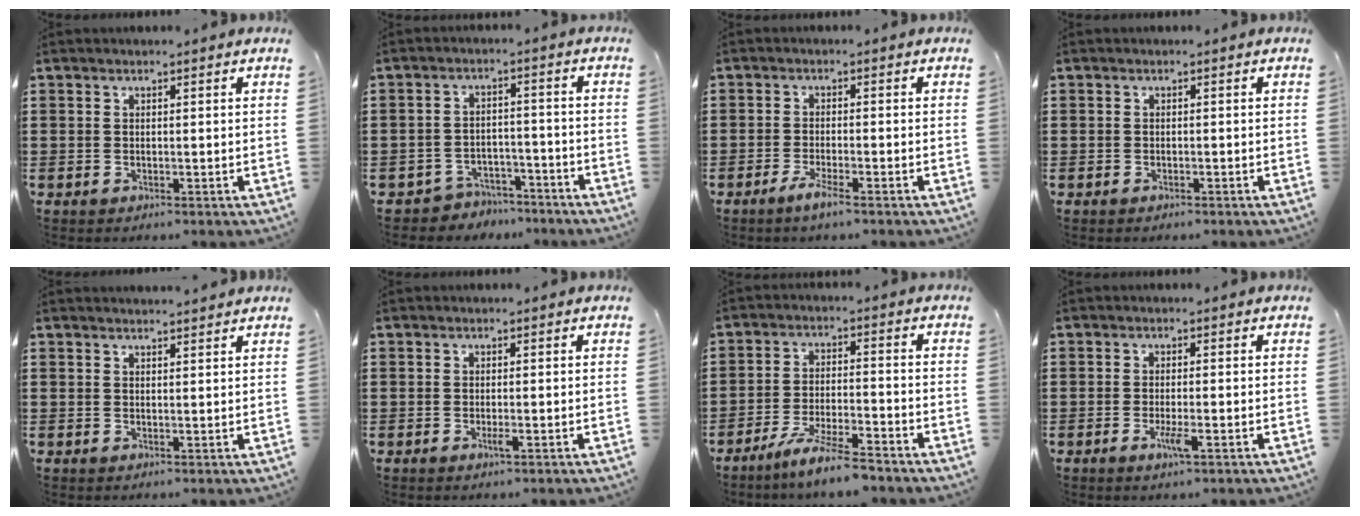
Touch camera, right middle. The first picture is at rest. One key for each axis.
{"total": 4.2, "fx": -4.1, "fy": 0.9, "fz": -0.2, "tx": -0.005, "ty": 0.006, "tz": -0.088}
{"total": 2.6, "fx": -1.9, "fy": 0.1, "fz": 1.8, "tx": -0.038, "ty": -0.001, "tz": -0.037}
{"total": 0.7, "fx": -0.6, "fy": 0.4, "fz": 0.0, "tx": 0.001, "ty": 0.003, "tz": -0.013}
{"total": 1.3, "fx": 1.3, "fy": -0.1, "fz": 0.2, "tx": 0.002, "ty": -0.003, "tz": 0.023}
{"total": 1.1, "fx": -0.5, "fy": 0.1, "fz": 1.0, "tx": -0.018, "ty": -0.004, "tz": -0.008}
{"total": 6.7, "fx": -5.8, "fy": -0.1, "fz": 3.3, "tx": -0.070, "ty": -0.011, "tz": -0.111}
{"total": 2.9, "fx": -1.2, "fy": 0.4, "fz": 2.6, "tx": -0.056, "ty": -0.008, "tz": -0.025}